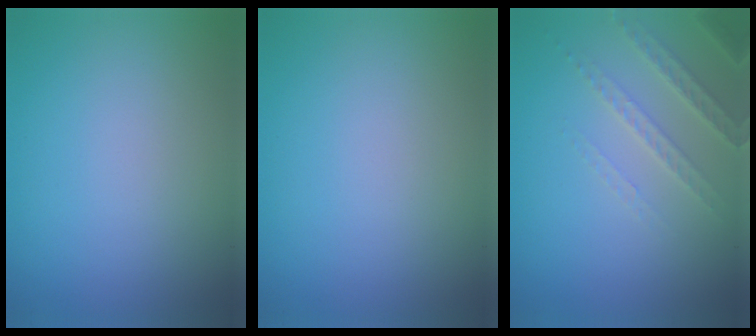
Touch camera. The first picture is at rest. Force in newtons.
{"total": 0.0}
{"total": 2.5, "press": 2.4, "slide": 0.7}